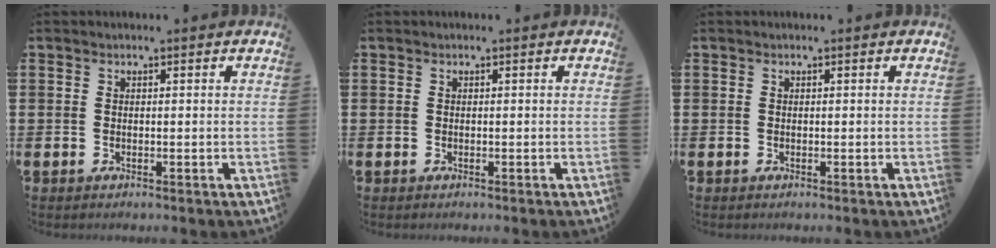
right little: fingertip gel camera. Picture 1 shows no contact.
{"total": 0.0}
{"total": 0.0}